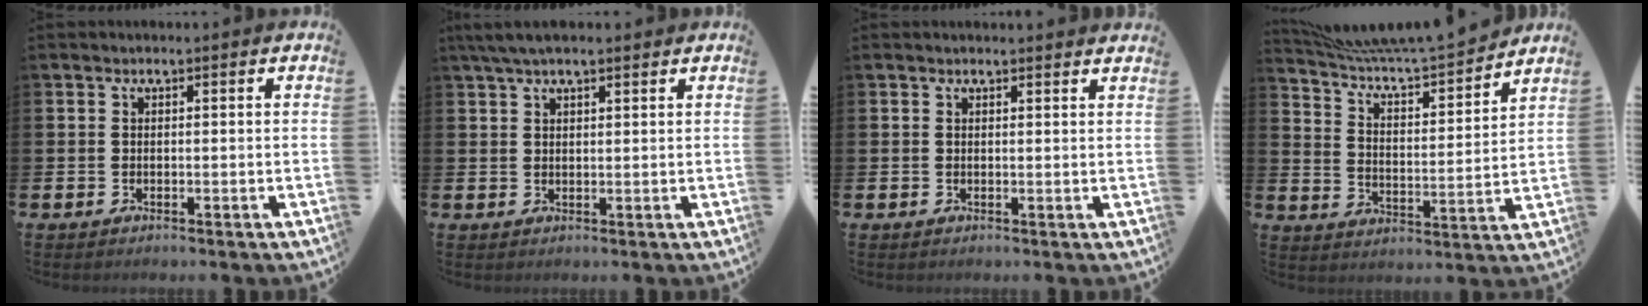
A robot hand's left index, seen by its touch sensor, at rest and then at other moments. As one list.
[{"total": 3.6, "force": [2.8, 0.9, 2.0], "torque": [-0.045, 0.002, 0.052]}, {"total": 0.9, "force": [0.9, 0.0, 0.0], "torque": [0.009, -0.006, 0.015]}, {"total": 8.3, "force": [7.9, 0.6, 2.2], "torque": [-0.079, -0.065, 0.137]}]